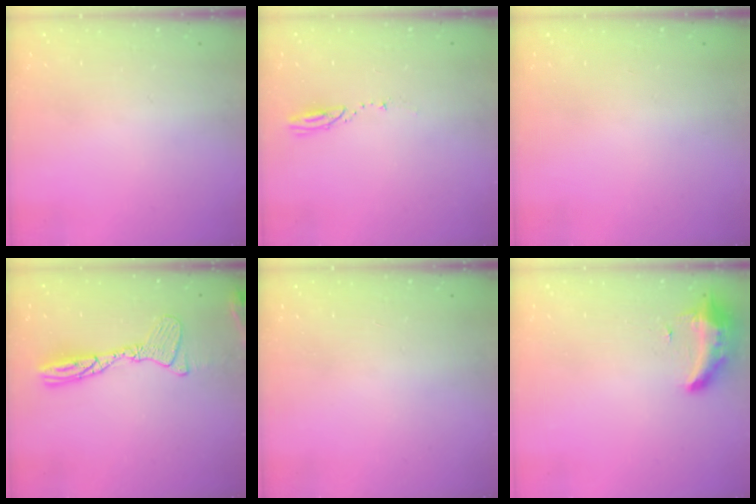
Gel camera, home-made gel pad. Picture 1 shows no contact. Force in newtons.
{"total": 3.1, "press": 3.0, "slide": 0.3}
{"total": 0.0}
{"total": 13.5, "press": 13.5, "slide": 1.3}
{"total": 0.0}
{"total": 12.2, "press": 9.7, "slide": 7.4}